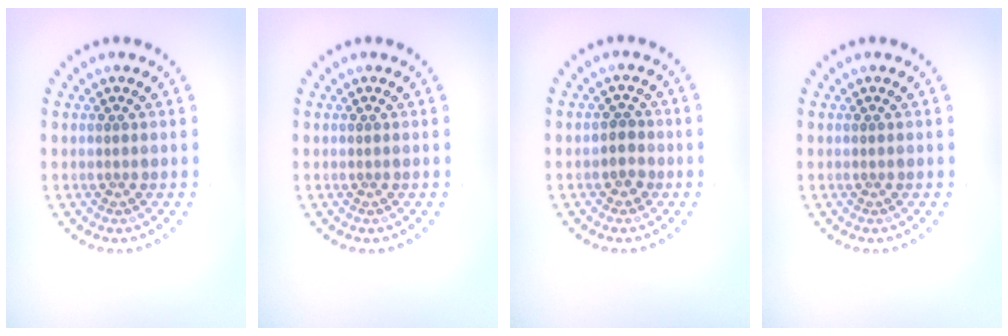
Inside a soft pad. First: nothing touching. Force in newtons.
{"total": 0.0}
{"total": 1.7, "press": 1.4, "slide": 0.9}
{"total": 0.0}